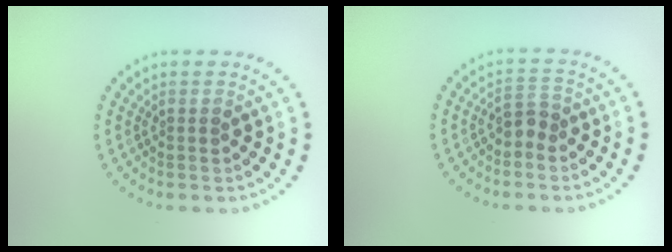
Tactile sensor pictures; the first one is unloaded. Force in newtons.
{"total": 1.7, "press": 1.4, "slide": 1.0}